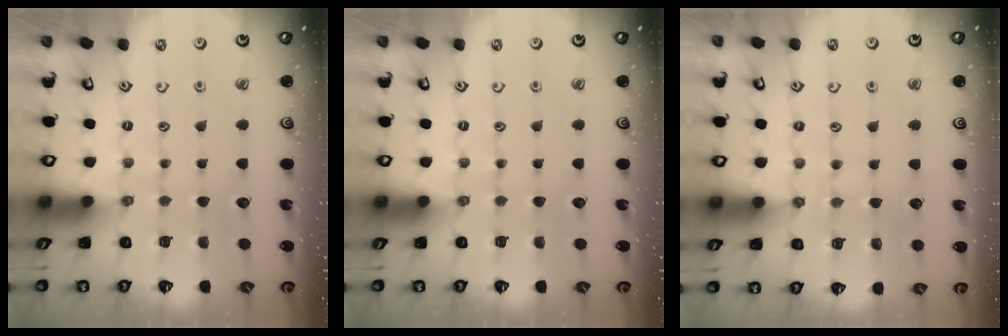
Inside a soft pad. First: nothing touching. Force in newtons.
{"total": 0.0}
{"total": 5.4, "press": 5.3, "slide": 0.6}